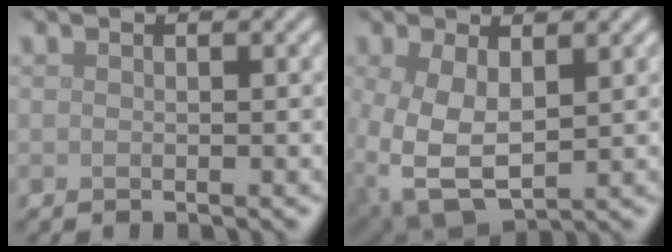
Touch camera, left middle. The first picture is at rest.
{"total": 6.5, "force": [-0.3, 3.9, 5.2], "torque": [-0.132, -0.020, 0.009]}